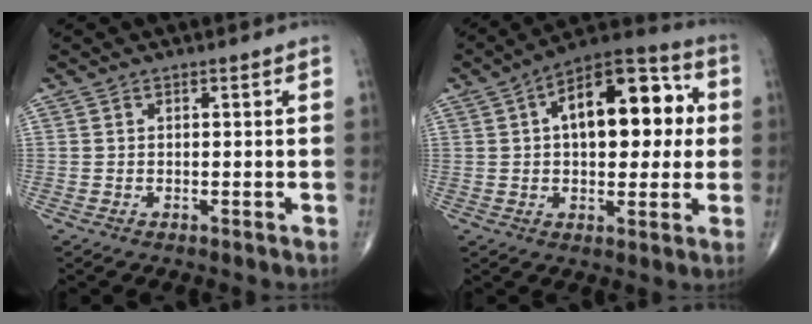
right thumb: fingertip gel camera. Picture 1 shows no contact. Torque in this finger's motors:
{"motor_torque": [0.02, 1.13, 0.98, 0.59, 0.11]}